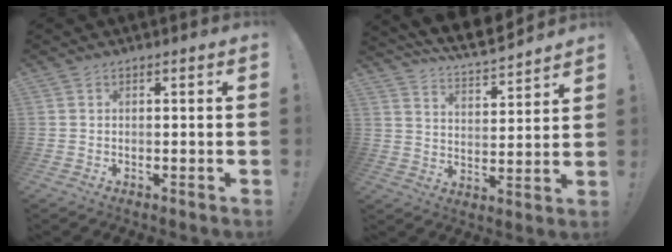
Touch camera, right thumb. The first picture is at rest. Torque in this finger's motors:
{"motor_torque": [-0.67, 2.21, 0.97, 0.79, 0.05]}